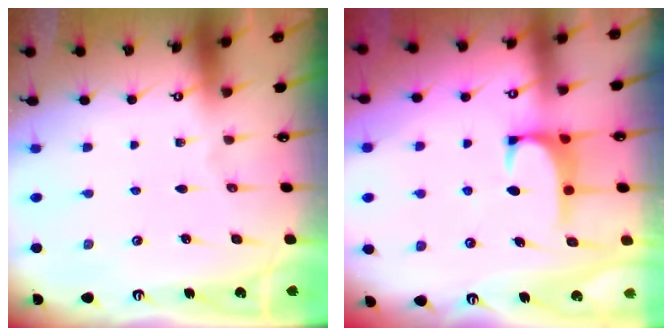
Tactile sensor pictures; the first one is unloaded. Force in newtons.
{"total": 0.8, "press": 0.6, "slide": 0.5}